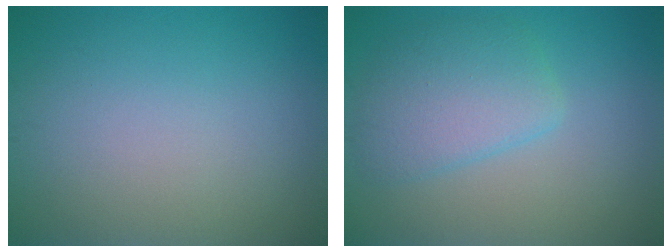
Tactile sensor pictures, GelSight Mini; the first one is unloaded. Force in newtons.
{"total": 3.9, "press": 3.9, "slide": 0.4}